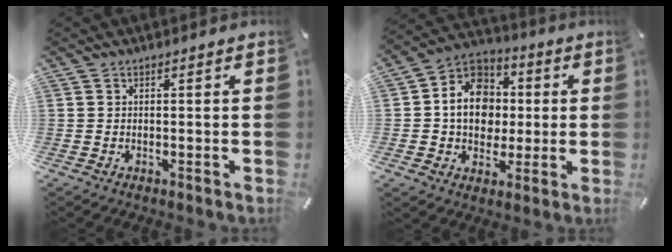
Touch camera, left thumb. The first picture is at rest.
{"total": 13.1, "force": [-0.6, 11.1, 6.9], "torque": [-0.134, 0.016, -0.013]}